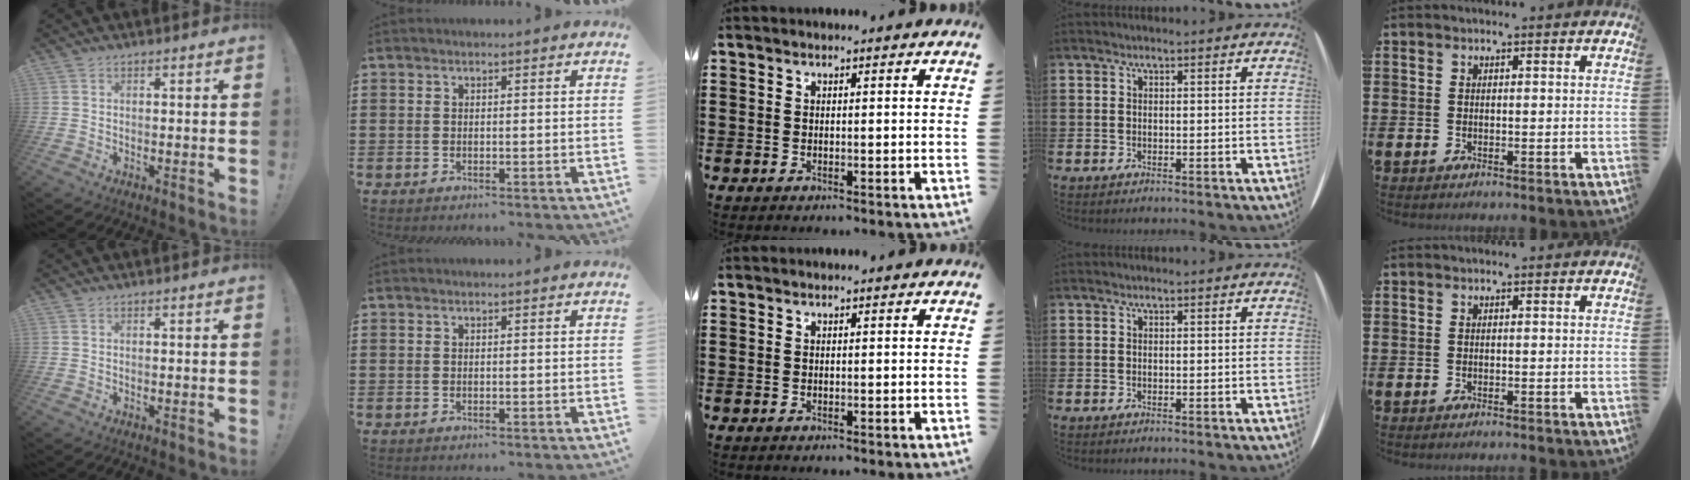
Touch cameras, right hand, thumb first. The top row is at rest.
{}